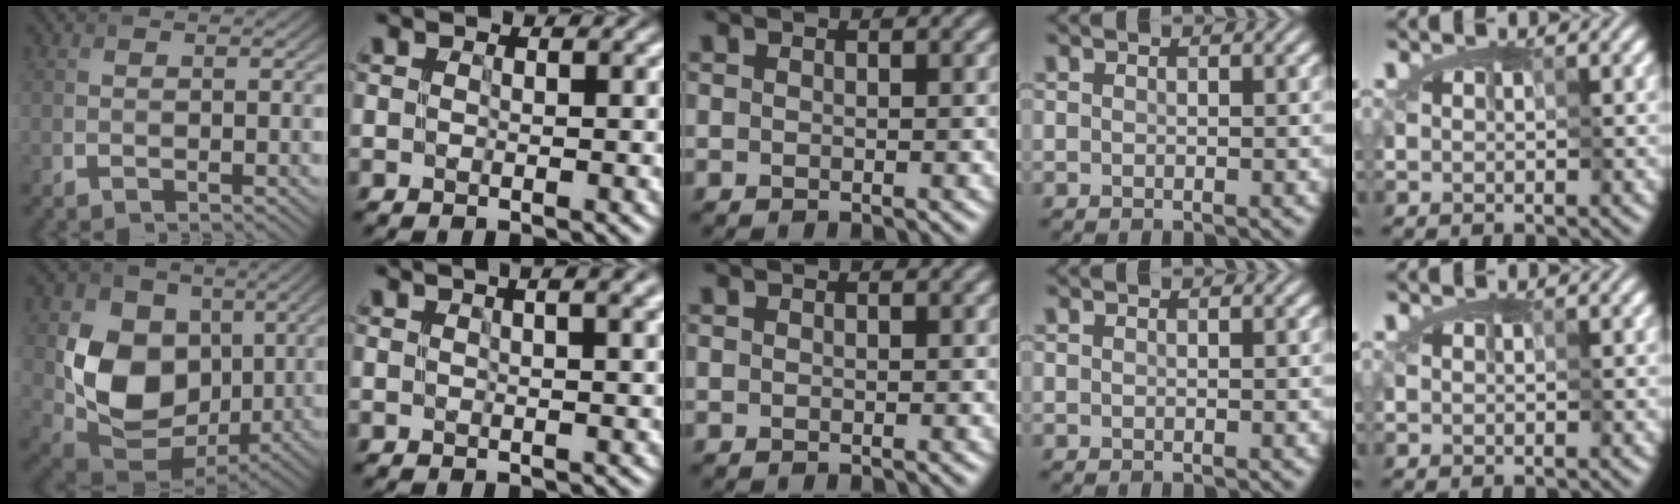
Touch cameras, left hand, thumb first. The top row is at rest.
{"thumb": {"total": 12.3, "force": [0.1, 9.7, 7.6], "torque": [-0.152, -0.025, -0.001]}, "index": {"total": 3.5, "force": [1.8, 1.1, 2.8], "torque": [-0.027, 0.011, 0.008]}}